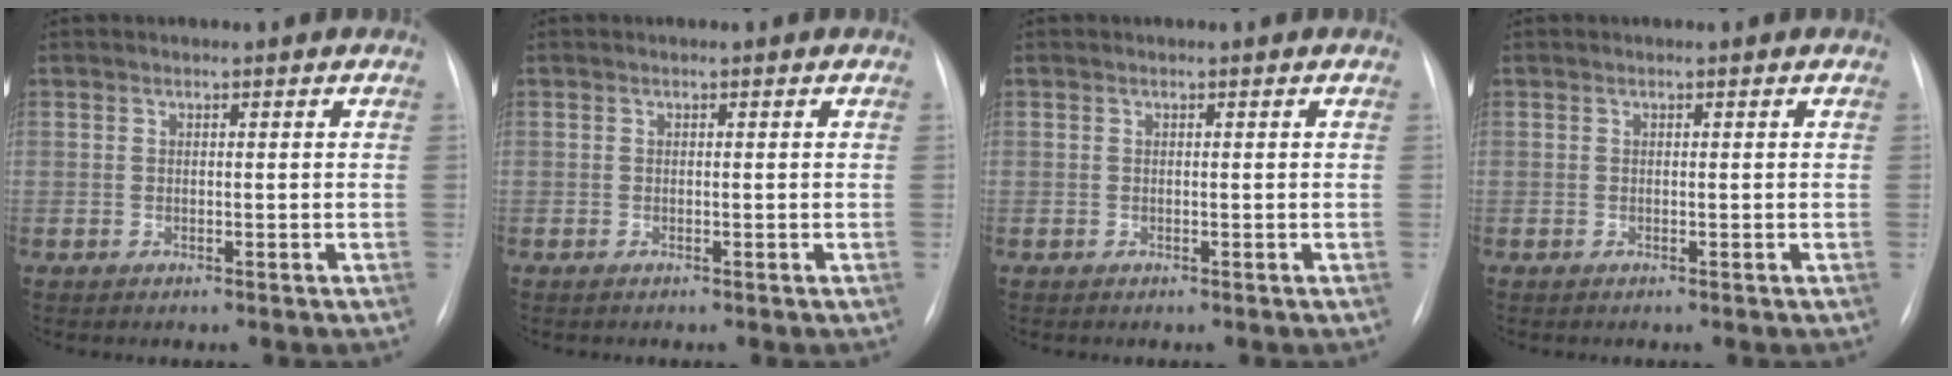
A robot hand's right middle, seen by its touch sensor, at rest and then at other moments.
{"total": 0.0}
{"total": 0.0}
{"total": 0.0}